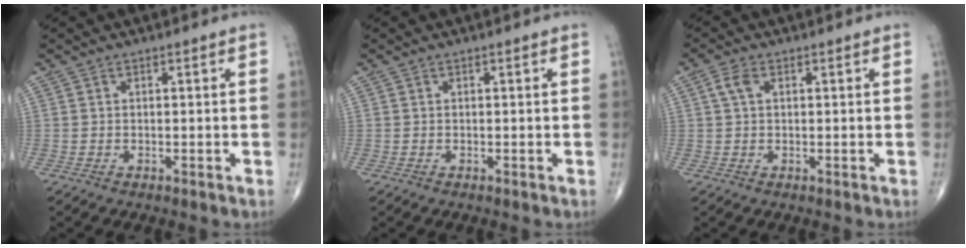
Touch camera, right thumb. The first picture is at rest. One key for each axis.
{"total": 0.0}
{"total": 2.6, "fx": 0.8, "fy": 1.5, "fz": 2.0, "tx": -0.046, "ty": 0.009, "tz": 0.016}